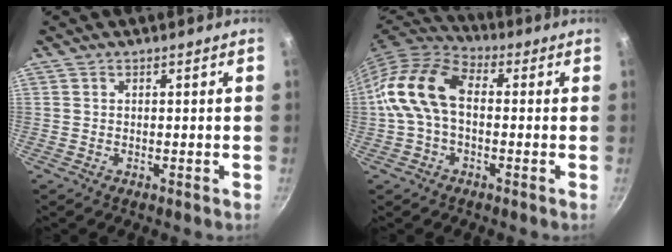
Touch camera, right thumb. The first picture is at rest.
{"total": 13.0, "force": [-0.2, 8.3, 10.0], "torque": [-0.177, 0.037, -0.025]}